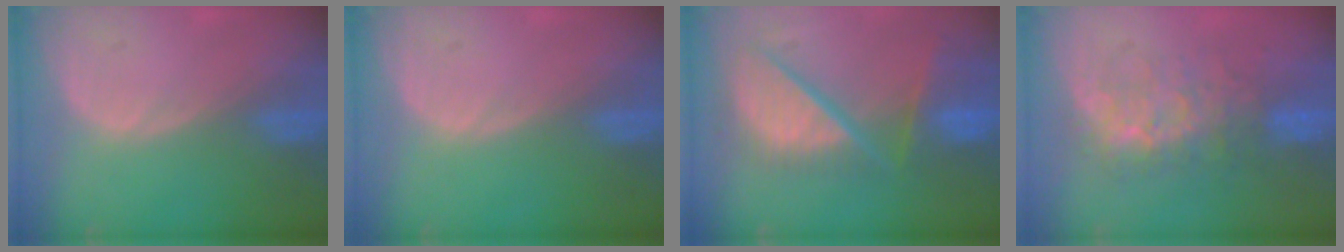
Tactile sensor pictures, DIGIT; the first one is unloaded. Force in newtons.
{"total": 0.0}
{"total": 12.1, "press": 10.0, "slide": 6.8}
{"total": 8.1, "press": 7.8, "slide": 1.9}